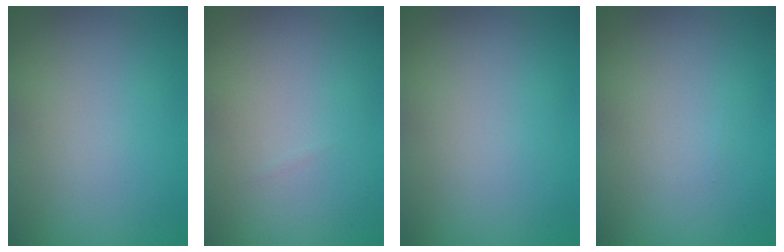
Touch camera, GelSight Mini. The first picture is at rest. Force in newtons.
{"total": 0.0}
{"total": 0.0}
{"total": 0.0}